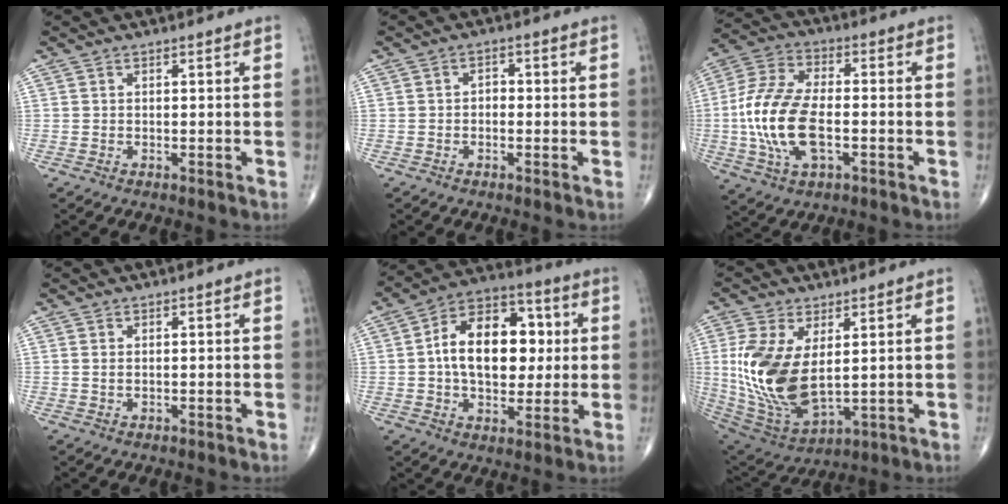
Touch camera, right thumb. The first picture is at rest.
{"total": 1.8, "force": [-0.3, 1.3, 1.2], "torque": [-0.008, 0.008, -0.011]}
{"total": 16.1, "force": [-2.6, 8.3, 13.6], "torque": [-0.289, 0.017, -0.049]}
{"total": 0.8, "force": [0.2, 0.4, 0.7], "torque": [-0.015, 0.001, 0.008]}
{"total": 17.8, "force": [1.7, 11.2, 13.7], "torque": [-0.183, 0.022, 0.023]}
{"total": 17.3, "force": [2.1, 9.2, 14.6], "torque": [-0.305, -0.020, 0.062]}